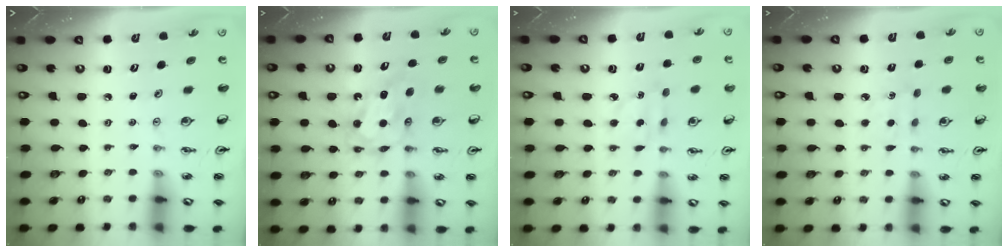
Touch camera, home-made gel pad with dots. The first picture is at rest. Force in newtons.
{"total": 7.0, "press": 7.0, "slide": 0.4}
{"total": 3.9, "press": 3.9, "slide": 0.4}
{"total": 3.9, "press": 3.9, "slide": 0.5}